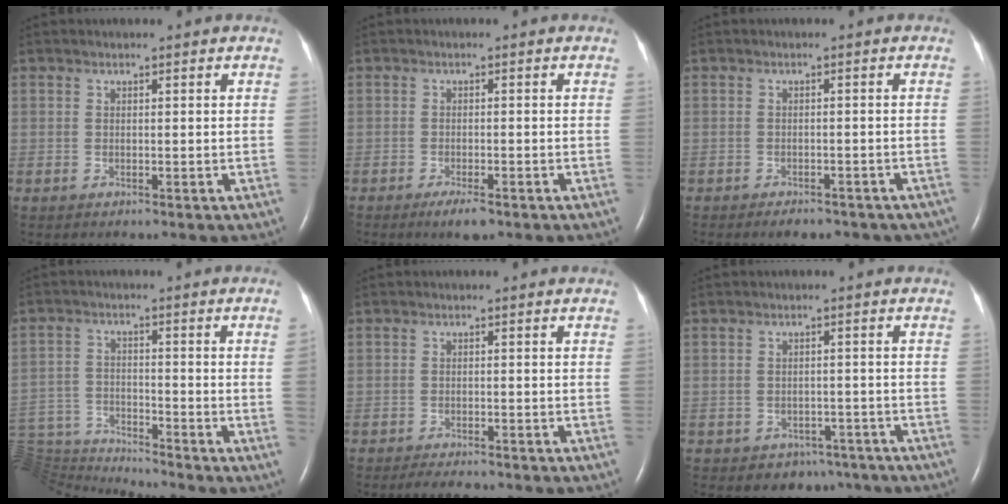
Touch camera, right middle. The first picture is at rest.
{"total": 2.6, "force": [-1.7, 0.5, 1.9], "torque": [-0.040, -0.004, -0.026]}
{"total": 7.0, "force": [-5.8, 2.9, 2.7], "torque": [-0.028, 0.003, -0.057]}
{"total": 10.6, "force": [-9.8, -3.6, 1.9], "torque": [-0.028, 0.017, -0.176]}
{"total": 2.9, "force": [-2.6, 0.5, 1.2], "torque": [-0.027, -0.007, -0.035]}
{"total": 4.7, "force": [-3.4, 3.2, 0.3], "torque": [-0.002, 0.019, -0.037]}